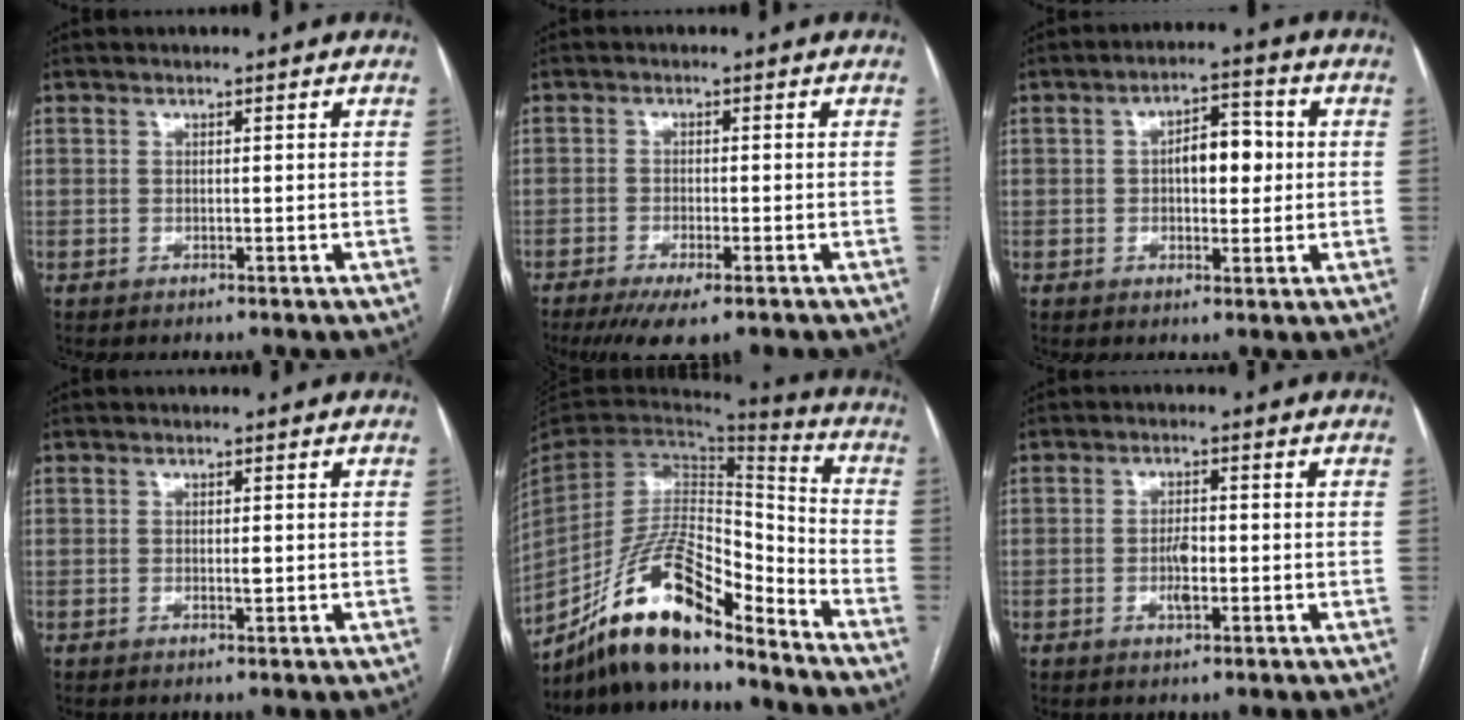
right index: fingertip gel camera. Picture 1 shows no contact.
{"total": 6.2, "force": [-4.2, 1.3, 4.3], "torque": [-0.067, -0.013, -0.064]}
{"total": 6.3, "force": [0.4, 3.0, 5.5], "torque": [-0.084, 0.019, 0.006]}
{"total": 1.1, "force": [-0.1, 0.2, 1.0], "torque": [-0.018, -0.002, -0.001]}
{"total": 16.9, "force": [-13.1, 4.0, 10.0], "torque": [-0.186, 0.023, -0.236]}
{"total": 3.1, "force": [-0.8, 1.0, 2.8], "torque": [-0.055, 0.001, -0.012]}